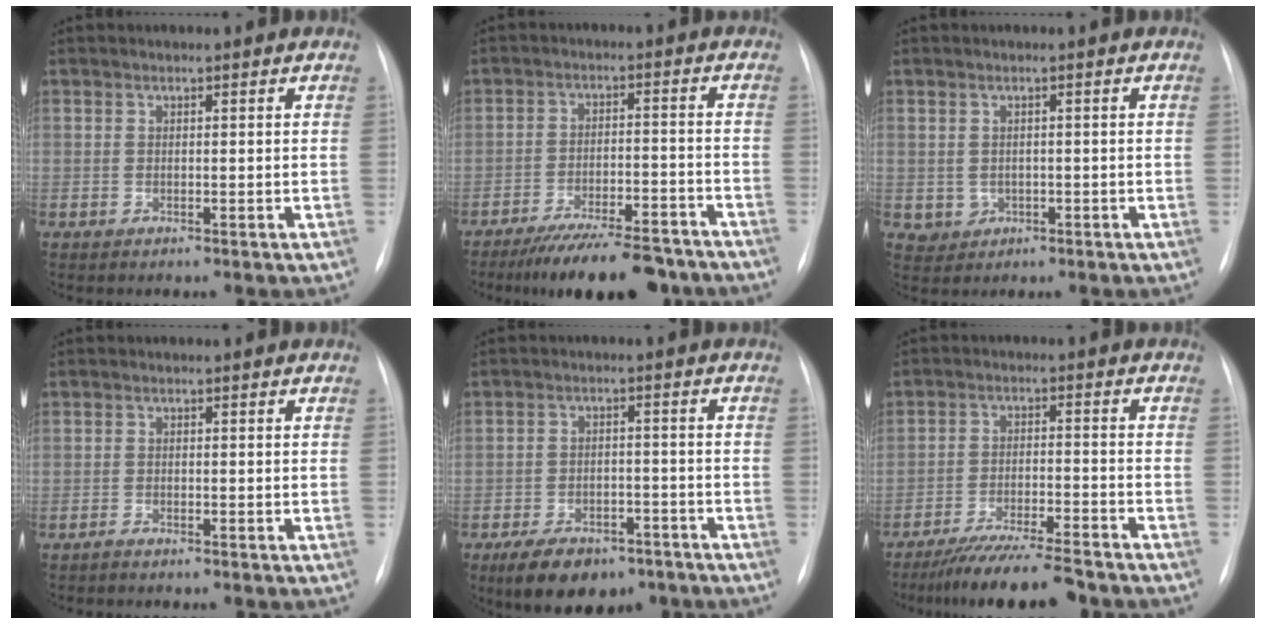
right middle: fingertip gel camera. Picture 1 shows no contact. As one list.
[{"total": 14.7, "force": [-12.4, 3.1, 7.1], "torque": [-0.098, 0.000, -0.183]}, {"total": 2.6, "force": [-0.4, 2.5, 0.6], "torque": [-0.005, 0.003, 0.003]}, {"total": 0.7, "force": [-0.6, 0.0, 0.2], "torque": [-0.009, -0.001, -0.013]}, {"total": 10.2, "force": [-7.2, 5.0, 5.1], "torque": [-0.085, -0.002, -0.110]}, {"total": 11.0, "force": [-9.6, 0.4, 5.4], "torque": [-0.085, -0.027, -0.153]}]